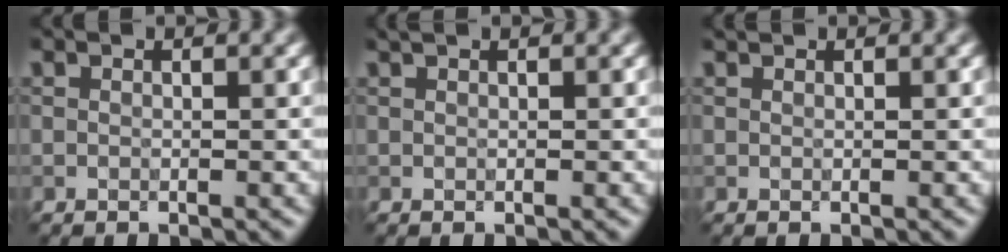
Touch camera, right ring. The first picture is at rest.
{"total": 1.8, "force": [1.3, 0.8, 1.0], "torque": [0.001, 0.005, -0.001]}
{"total": 0.7, "force": [0.7, 0.2, 0.2], "torque": [-0.003, 0.000, 0.007]}